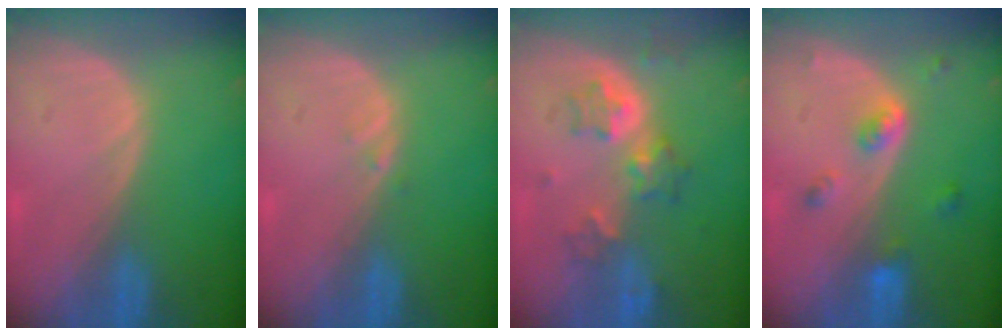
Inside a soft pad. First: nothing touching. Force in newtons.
{"total": 0.6, "press": 0.6, "slide": 0.1}
{"total": 6.5, "press": 5.7, "slide": 3.2}
{"total": 4.3, "press": 3.9, "slide": 1.8}